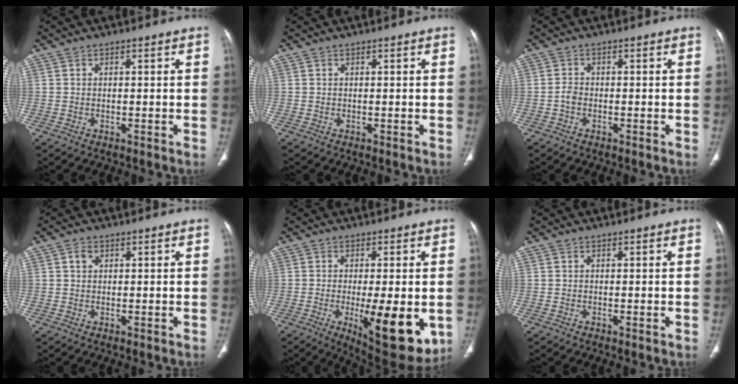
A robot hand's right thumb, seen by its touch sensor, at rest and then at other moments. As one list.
[{"total": 0.0}, {"total": 1.5, "force": [-0.6, 1.0, 1.0], "torque": [-0.020, 0.005, -0.016]}, {"total": 1.5, "force": [0.6, 1.2, 0.7], "torque": [-0.009, 0.001, 0.008]}, {"total": 15.8, "force": [-3.6, 5.2, 14.4], "torque": [-0.186, -0.026, -0.037]}, {"total": 0.0}]